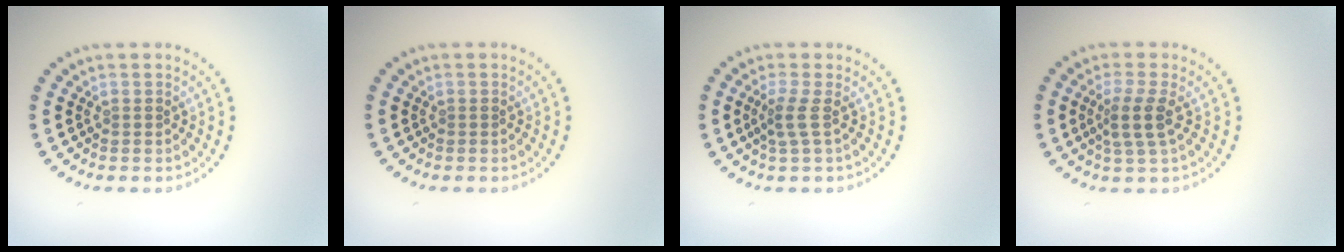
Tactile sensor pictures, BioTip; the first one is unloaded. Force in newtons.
{"total": 0.0}
{"total": 1.9, "press": 1.3, "slide": 1.4}
{"total": 2.5, "press": 2.0, "slide": 1.6}